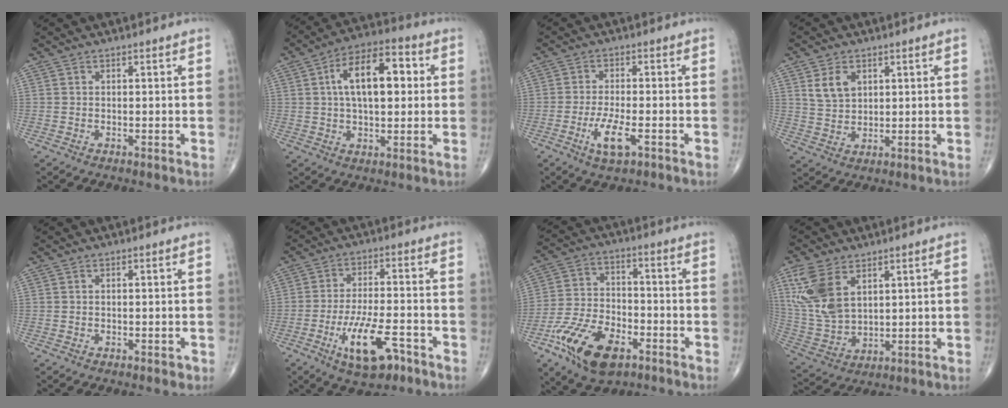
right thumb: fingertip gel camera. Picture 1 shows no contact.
{"total": 14.3, "force": [2.6, 7.2, 12.0], "torque": [-0.179, 0.021, 0.038]}
{"total": 6.2, "force": [-2.6, 1.8, 5.3], "torque": [-0.105, 0.004, -0.046]}
{"total": 5.4, "force": [2.3, 3.6, 3.3], "torque": [-0.048, -0.013, 0.048]}
{"total": 0.6, "force": [-0.4, 0.3, 0.4], "torque": [-0.003, 0.000, -0.005]}
{"total": 11.4, "force": [-5.7, 4.2, 8.9], "torque": [-0.158, 0.024, -0.091]}
{"total": 15.4, "force": [-7.8, 8.2, 10.4], "torque": [-0.187, 0.027, -0.140]}
{"total": 12.2, "force": [5.3, 7.0, 8.5], "torque": [-0.181, -0.012, 0.122]}